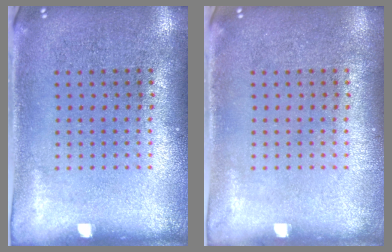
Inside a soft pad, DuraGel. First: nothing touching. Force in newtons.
{"total": 0.0}